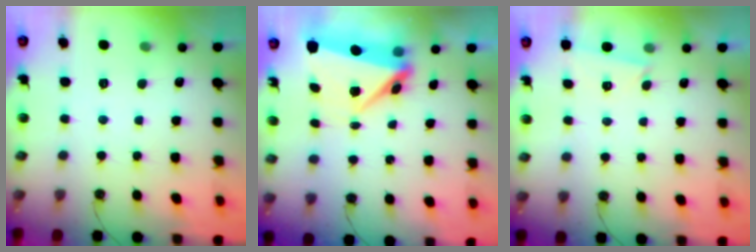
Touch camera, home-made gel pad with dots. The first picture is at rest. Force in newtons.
{"total": 7.1, "press": 6.7, "slide": 2.1}
{"total": 2.1, "press": 2.1, "slide": 0.5}